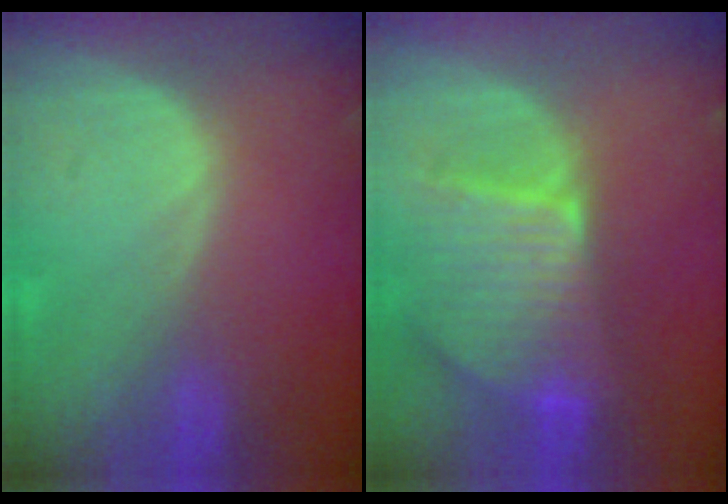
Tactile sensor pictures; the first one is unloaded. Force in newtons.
{"total": 9.5, "press": 8.4, "slide": 4.5}